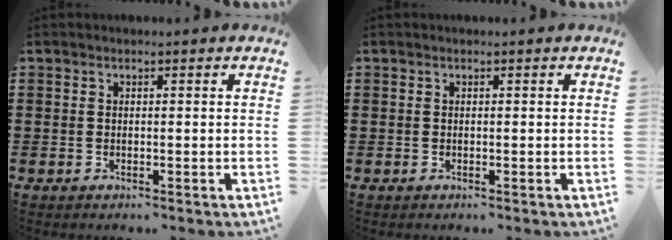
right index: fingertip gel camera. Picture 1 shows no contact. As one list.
[{"total": 0.0}]